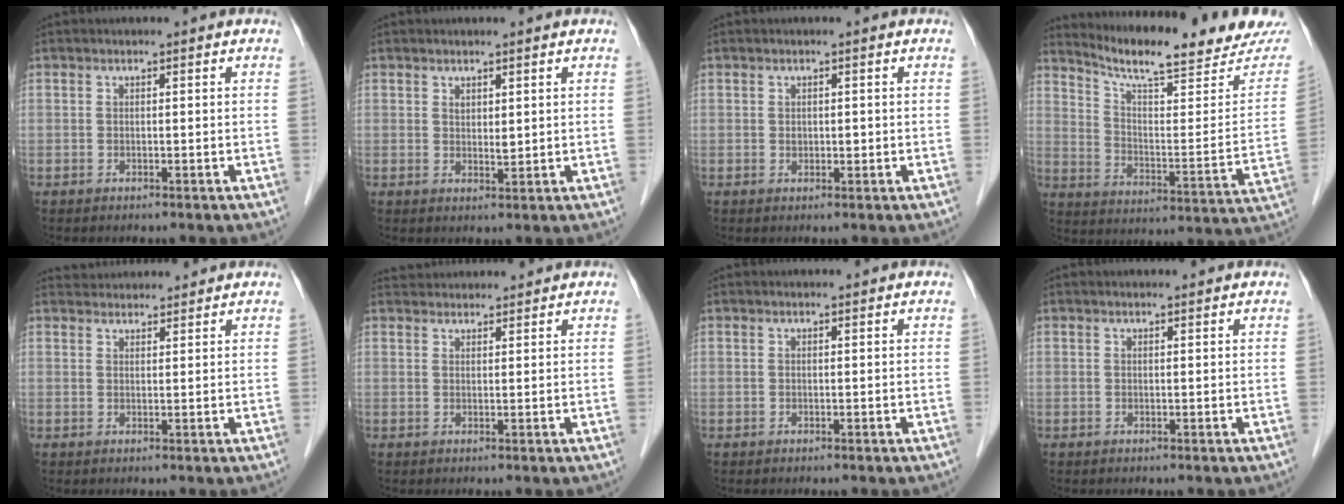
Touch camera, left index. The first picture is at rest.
{"total": 1.6, "force": [0.9, 0.7, 1.1], "torque": [-0.020, -0.003, 0.019]}
{"total": 1.1, "force": [0.1, 0.8, 0.7], "torque": [-0.010, 0.001, 0.002]}
{"total": 20.4, "force": [18.8, 1.4, 7.8], "torque": [-0.126, -0.063, 0.258]}
{"total": 5.4, "force": [5.3, 1.1, 0.4], "torque": [-0.007, 0.033, 0.075]}
{"total": 5.3, "force": [5.2, 1.0, 0.5], "torque": [-0.009, 0.037, 0.076]}
{"total": 1.1, "force": [1.0, 0.1, 0.2], "torque": [-0.009, 0.011, 0.014]}
{"total": 2.5, "force": [2.4, 0.3, 0.7], "torque": [-0.012, 0.016, 0.028]}